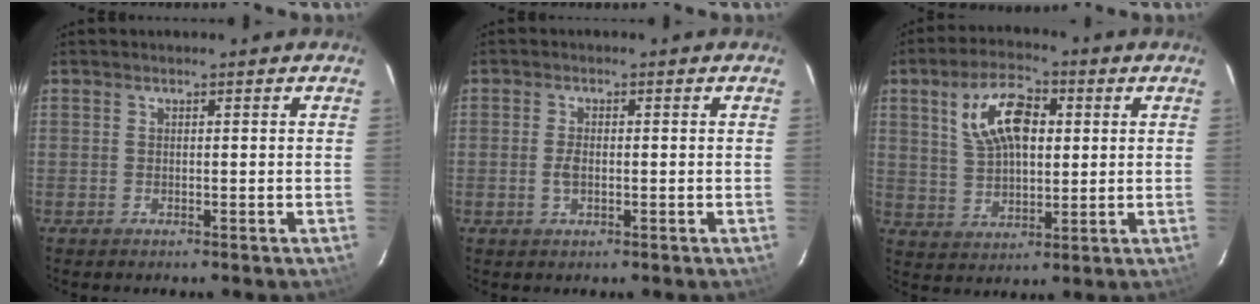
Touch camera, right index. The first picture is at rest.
{"total": 2.4, "force": [-0.4, 1.3, 2.1], "torque": [-0.041, -0.001, -0.007]}
{"total": 11.5, "force": [3.5, 6.0, 9.2], "torque": [-0.177, 0.021, 0.068]}